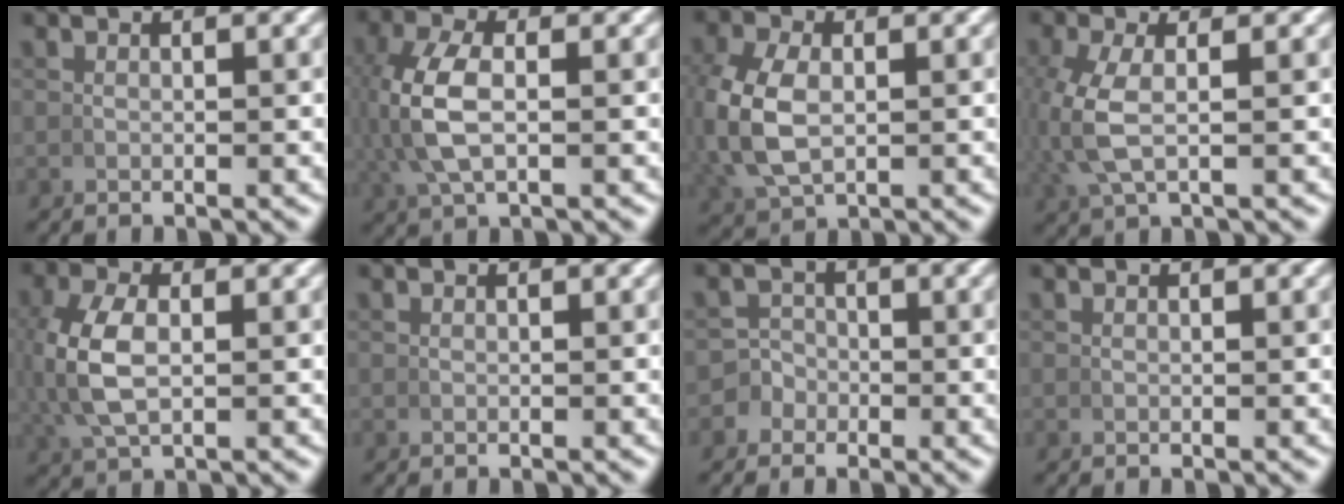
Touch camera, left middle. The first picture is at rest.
{"total": 5.2, "force": [0.4, 2.4, 4.6], "torque": [-0.120, -0.003, 0.016]}
{"total": 5.3, "force": [0.3, 3.6, 3.9], "torque": [-0.121, -0.010, 0.022]}
{"total": 3.7, "force": [0.5, 1.3, 3.4], "torque": [-0.094, -0.002, 0.018]}
{"total": 5.1, "force": [0.4, 2.7, 4.2], "torque": [-0.116, -0.002, 0.017]}
{"total": 0.0}
{"total": 3.7, "force": [-1.4, 3.3, 0.6], "torque": [-0.008, -0.003, -0.031]}
{"total": 0.0}